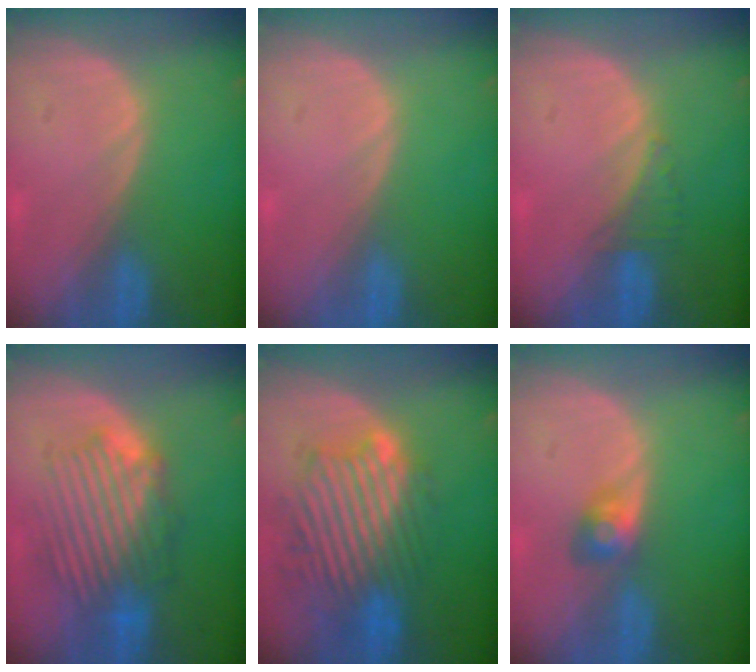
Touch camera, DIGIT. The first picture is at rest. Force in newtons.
{"total": 0.0}
{"total": 1.9, "press": 1.8, "slide": 0.7}
{"total": 9.0, "press": 8.6, "slide": 2.7}
{"total": 11.0, "press": 10.3, "slide": 4.0}
{"total": 2.9, "press": 2.7, "slide": 1.2}